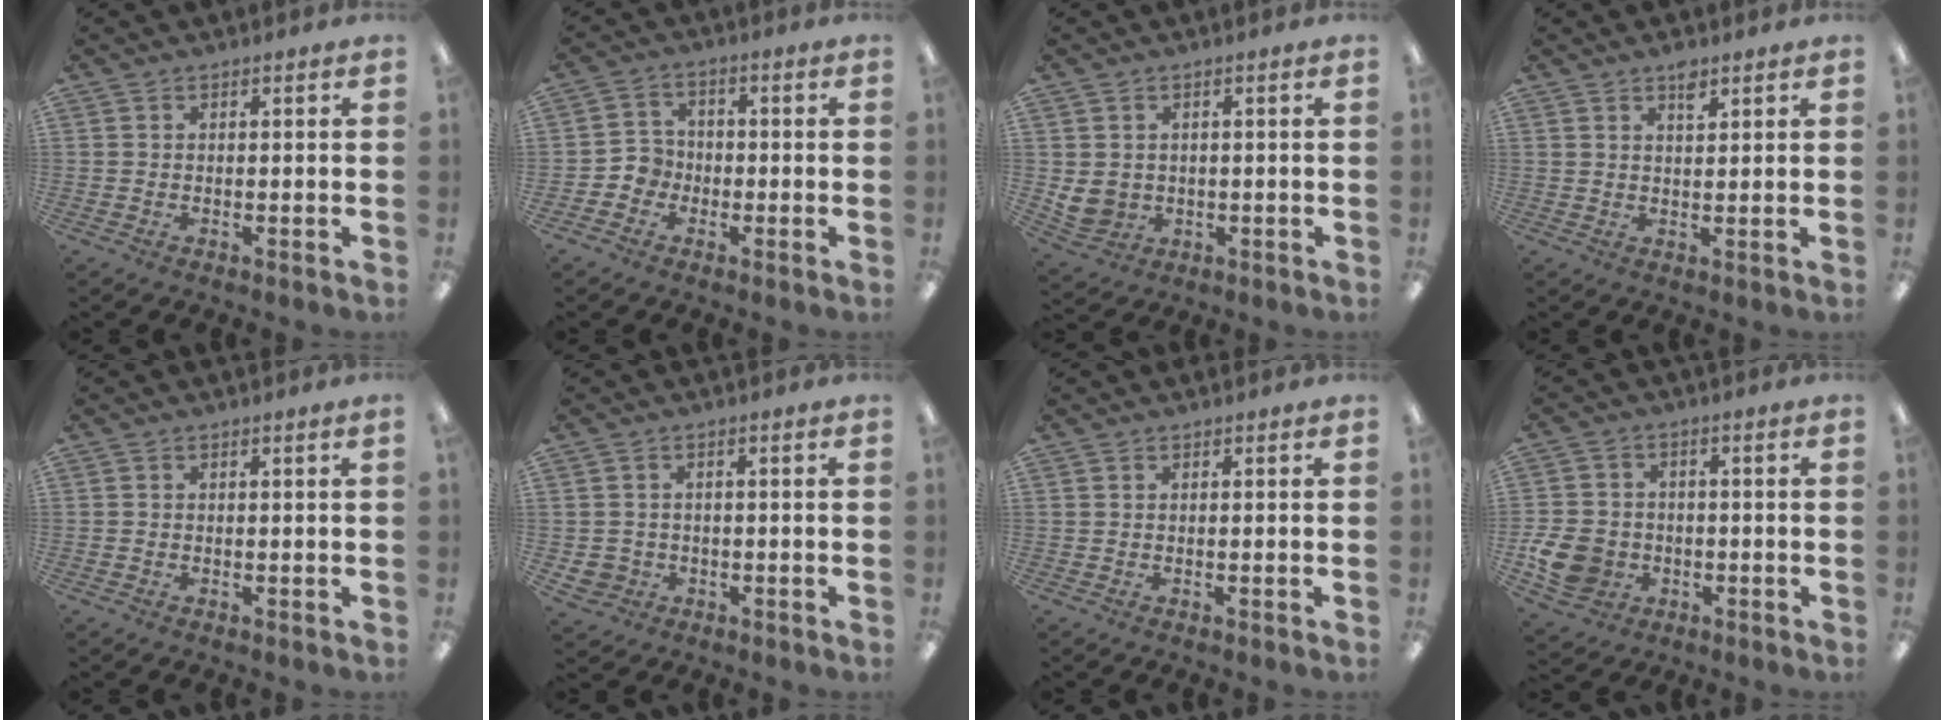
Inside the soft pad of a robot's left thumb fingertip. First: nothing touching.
{"total": 4.5, "force": [-2.2, 3.8, 0.9], "torque": [-0.018, 0.017, -0.040]}
{"total": 4.6, "force": [0.1, 4.3, 1.6], "torque": [-0.041, -0.001, 0.005]}
{"total": 3.1, "force": [2.2, 1.2, 1.8], "torque": [-0.016, -0.010, 0.034]}
{"total": 0.0}
{"total": 3.6, "force": [-1.3, 3.3, 0.8], "torque": [-0.020, 0.003, -0.023]}
{"total": 0.0}
{"total": 9.3, "force": [-2.9, 7.6, 4.6], "torque": [-0.105, 0.016, -0.051]}